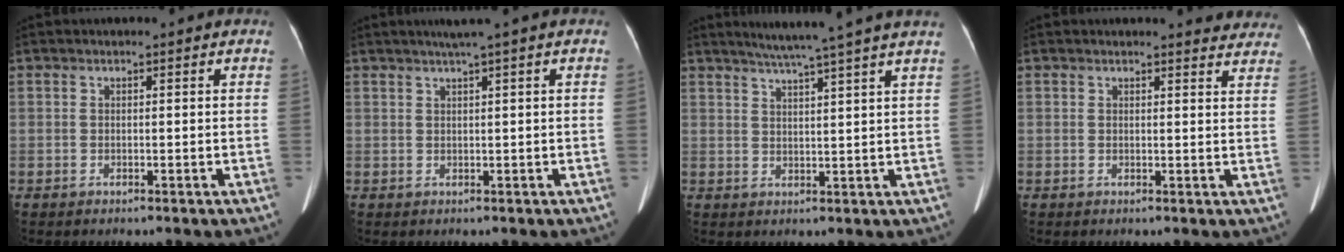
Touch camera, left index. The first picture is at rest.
{"total": 2.6, "force": [1.5, -0.6, 2.0], "torque": [-0.039, 0.007, 0.030]}
{"total": 10.1, "force": [8.2, -1.8, 5.6], "torque": [-0.085, 0.011, 0.103]}
{"total": 6.6, "force": [6.3, 1.5, 0.8], "torque": [0.014, -0.016, 0.039]}